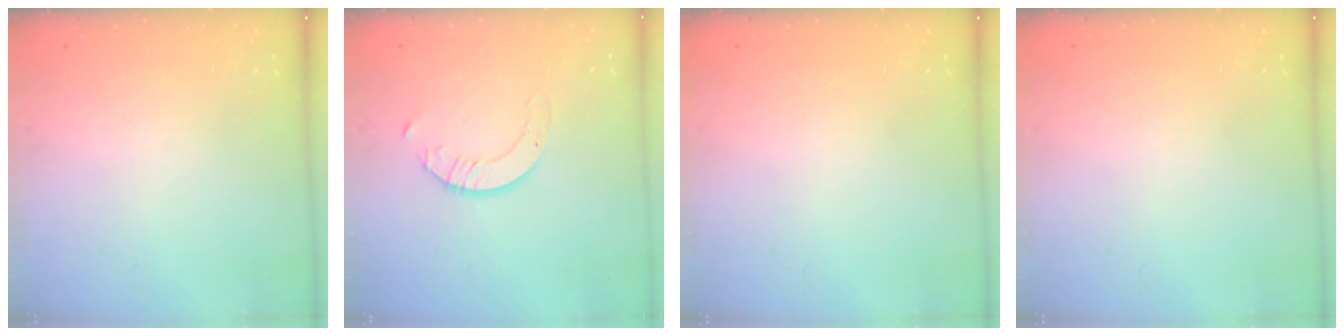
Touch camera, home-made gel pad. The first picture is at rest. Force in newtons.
{"total": 2.0, "press": 2.0, "slide": 0.2}
{"total": 0.0}
{"total": 0.0}